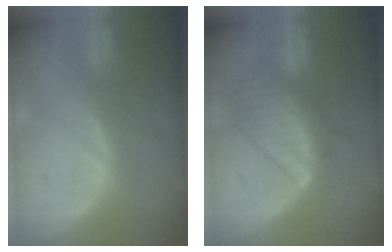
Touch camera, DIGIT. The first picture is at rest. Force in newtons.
{"total": 7.4, "press": 7.4, "slide": 0.1}